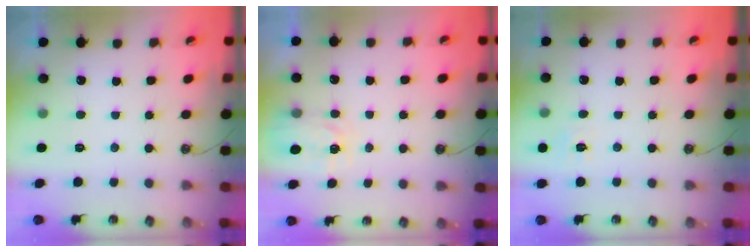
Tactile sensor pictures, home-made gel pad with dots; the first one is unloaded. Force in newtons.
{"total": 5.3, "press": 5.2, "slide": 0.4}
{"total": 5.9, "press": 5.8, "slide": 0.7}